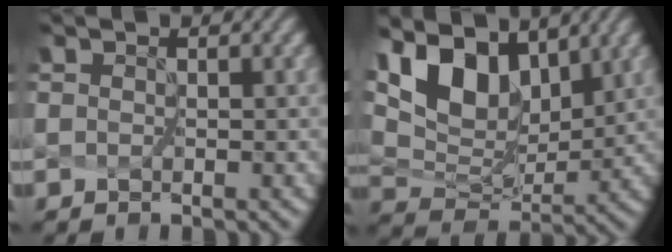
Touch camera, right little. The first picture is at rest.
{"total": 9.6, "force": [5.3, 4.8, 6.3], "torque": [-0.129, 0.011, 0.098]}